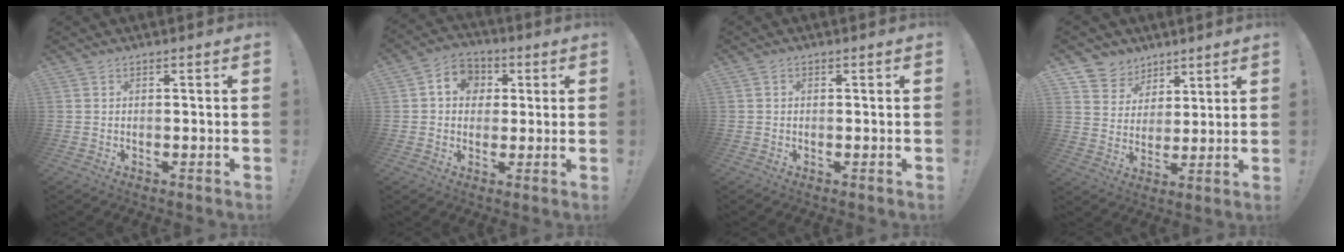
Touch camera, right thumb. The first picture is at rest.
{"total": 8.6, "force": [1.6, 7.6, 3.8], "torque": [-0.047, 0.004, 0.033]}
{"total": 0.7, "force": [0.1, 0.6, 0.3], "torque": [-0.008, 0.003, 0.002]}
{"total": 8.0, "force": [4.9, 6.3, 0.5], "torque": [-0.018, -0.038, 0.102]}